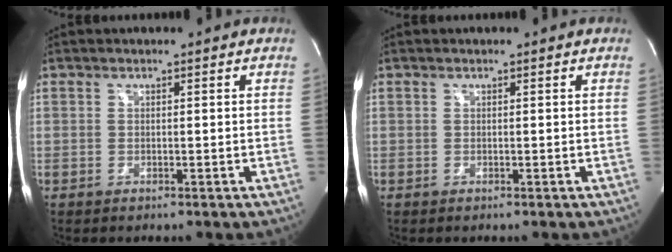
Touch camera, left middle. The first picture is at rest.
{"total": 0.0}